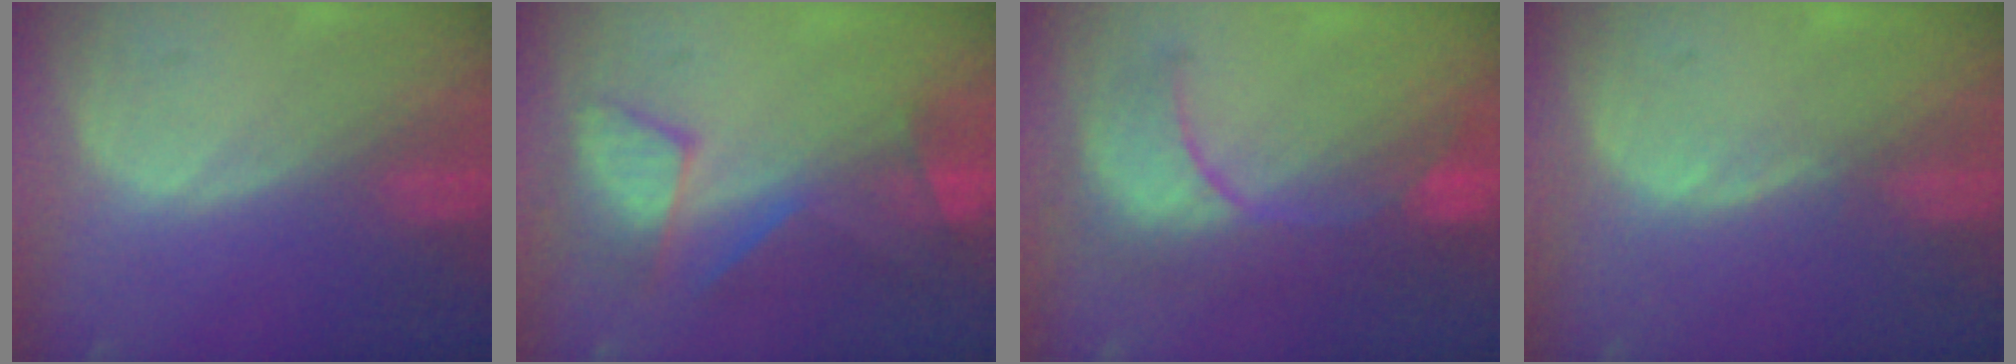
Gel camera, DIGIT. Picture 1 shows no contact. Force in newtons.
{"total": 7.8, "press": 7.6, "slide": 1.6}
{"total": 8.7, "press": 8.6, "slide": 1.5}
{"total": 1.1, "press": 1.0, "slide": 0.5}